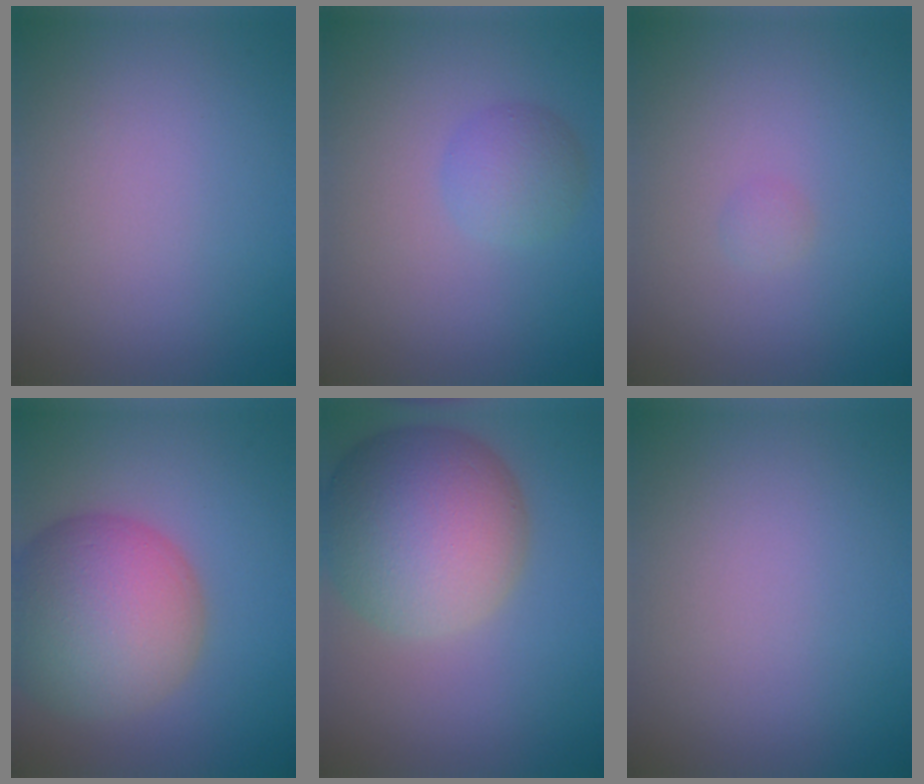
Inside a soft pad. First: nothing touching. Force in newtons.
{"total": 2.4, "press": 2.4, "slide": 0.1}
{"total": 0.6, "press": 0.6, "slide": 0.0}
{"total": 11.3, "press": 11.3, "slide": 0.8}
{"total": 11.4, "press": 11.4, "slide": 0.6}
{"total": 0.0}